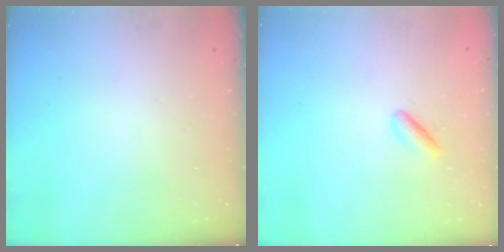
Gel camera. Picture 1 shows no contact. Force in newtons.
{"total": 2.5, "press": 2.3, "slide": 0.8}